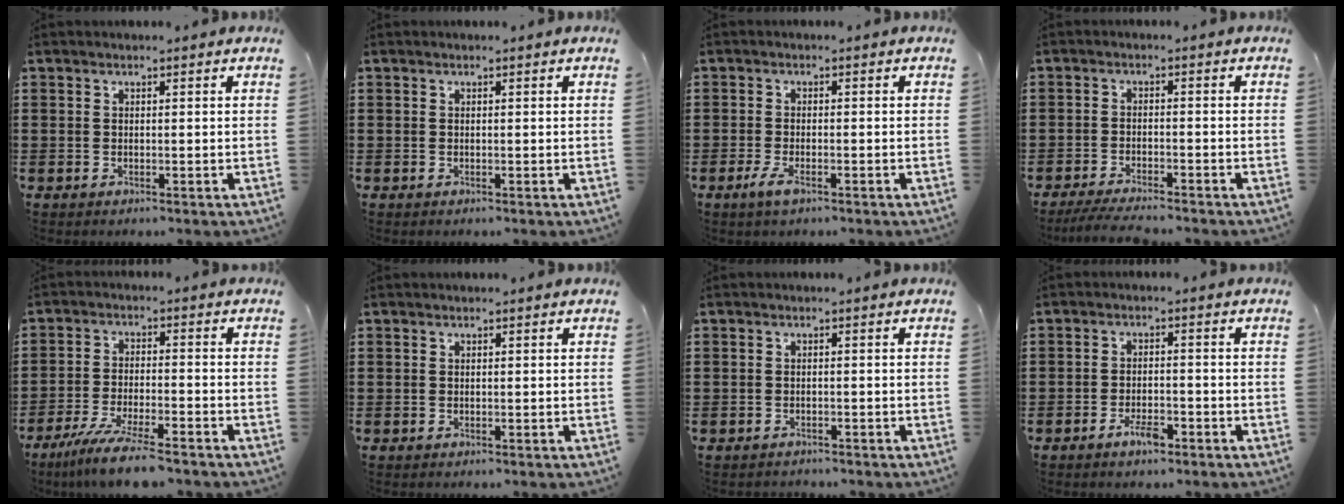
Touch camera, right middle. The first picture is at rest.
{"total": 0.0}
{"total": 2.5, "force": [-1.2, 0.7, 2.1], "torque": [-0.049, -0.005, -0.027]}
{"total": 3.7, "force": [-3.4, 0.1, 1.4], "torque": [-0.029, -0.005, -0.067]}
{"total": 7.3, "force": [-6.1, 0.2, 4.0], "torque": [-0.085, -0.014, -0.117]}
{"total": 0.0}
{"total": 0.9, "force": [-0.9, 0.3, -0.1], "torque": [0.001, 0.004, -0.020]}
{"total": 2.4, "force": [-1.6, 0.7, 1.7], "torque": [-0.037, 0.000, -0.033]}